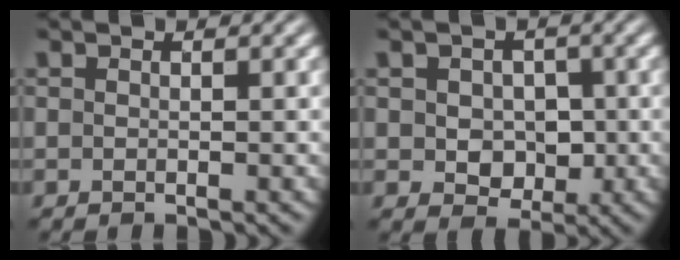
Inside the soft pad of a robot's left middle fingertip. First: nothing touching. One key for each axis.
{"total": 3.6, "fx": -0.1, "fy": 2.8, "fz": 2.3, "tx": -0.035, "ty": -0.006, "tz": -0.001}